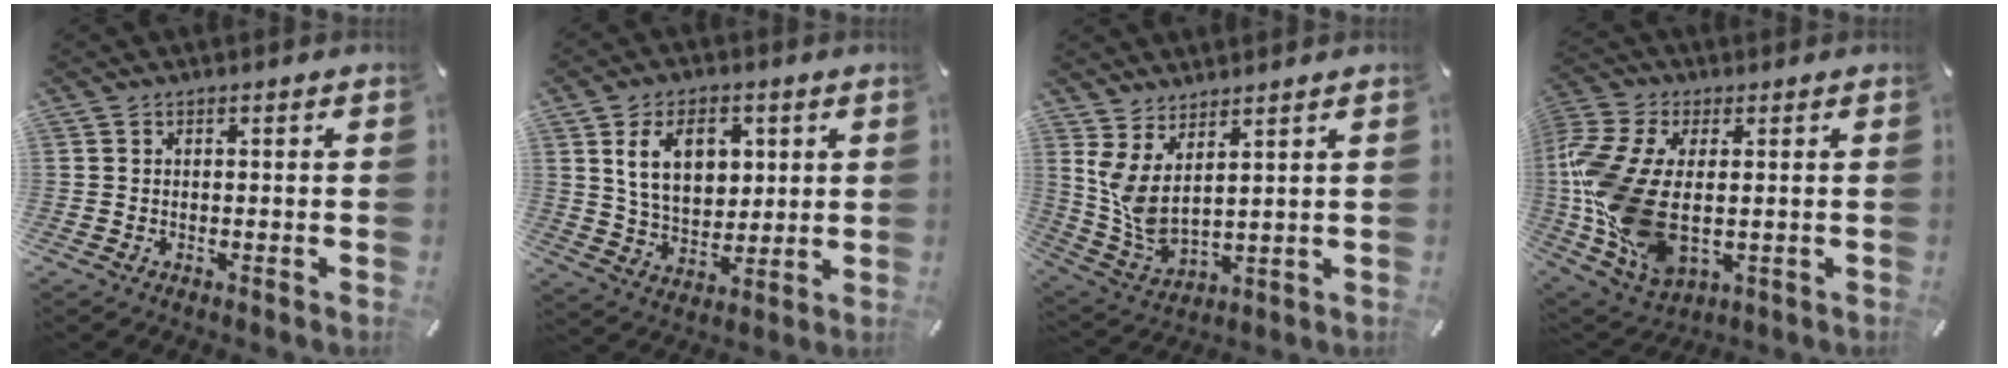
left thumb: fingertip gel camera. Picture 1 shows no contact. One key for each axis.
{"total": 11.7, "fx": 4.1, "fy": 8.1, "fz": 7.3, "tx": -0.129, "ty": 0.001, "tz": 0.071}
{"total": 6.8, "fx": 3.7, "fy": 2.4, "fz": 5.1, "tx": -0.133, "ty": -0.045, "tz": 0.065}
{"total": 16.8, "fx": -0.7, "fy": 10.0, "fz": 13.4, "tx": -0.312, "ty": -0.011, "tz": -0.010}